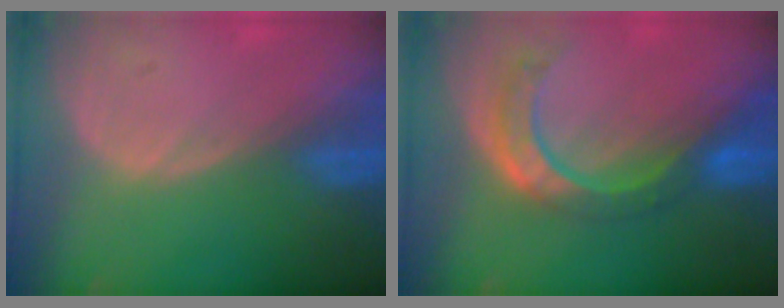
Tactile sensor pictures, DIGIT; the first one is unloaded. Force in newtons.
{"total": 8.5, "press": 7.2, "slide": 4.6}